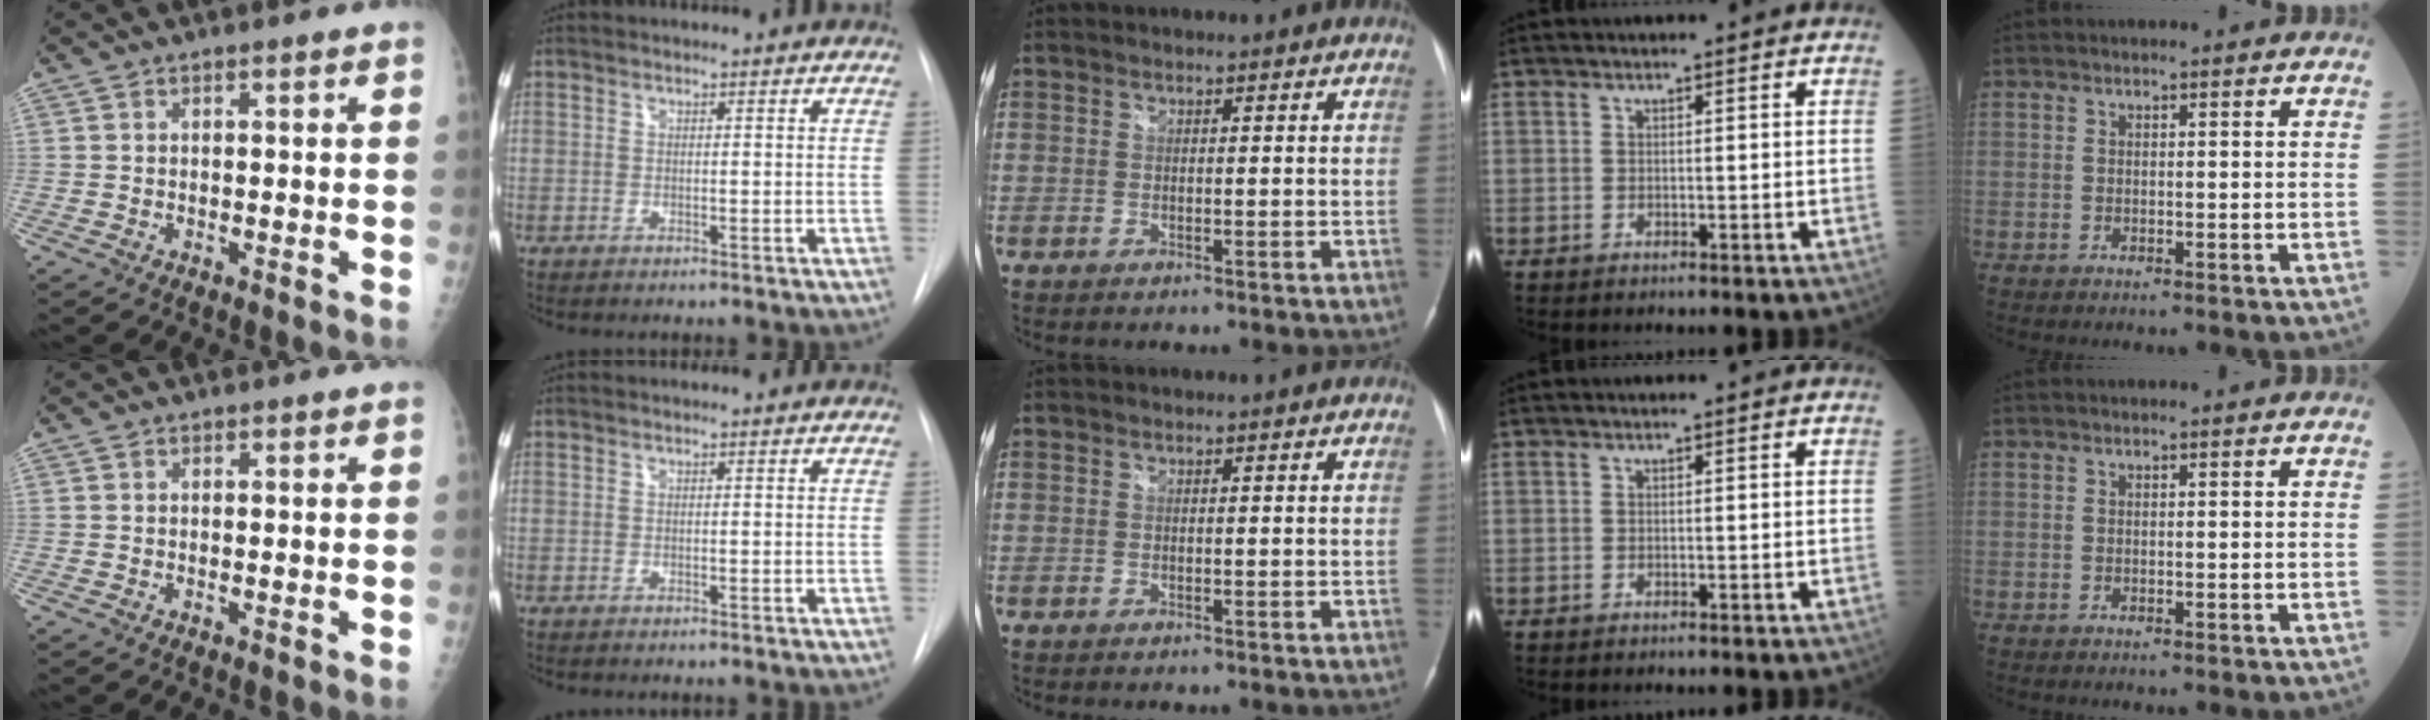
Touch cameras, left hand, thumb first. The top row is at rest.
{}